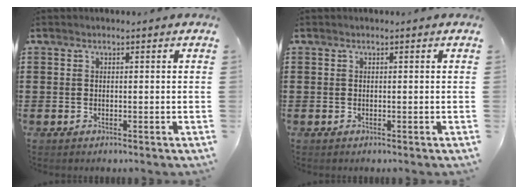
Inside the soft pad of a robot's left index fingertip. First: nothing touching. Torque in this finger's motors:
{"motor_torque": [-0.05, -0.05, 0.00, 0.00]}